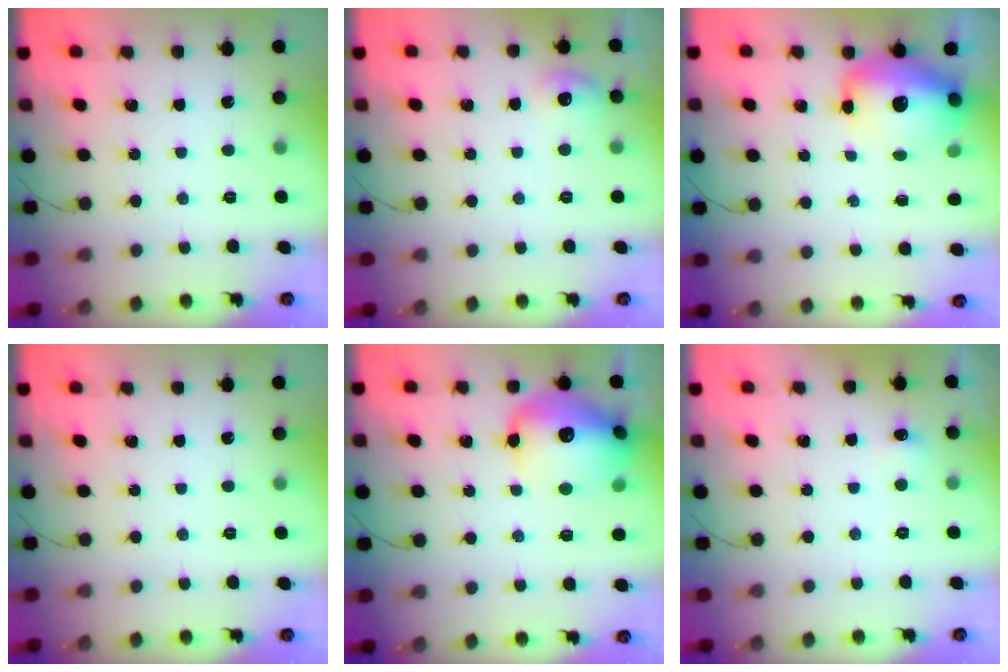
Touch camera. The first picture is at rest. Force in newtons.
{"total": 5.9, "press": 5.7, "slide": 1.5}
{"total": 14.7, "press": 14.3, "slide": 3.6}
{"total": 0.0}
{"total": 18.7, "press": 18.5, "slide": 2.3}
{"total": 3.5, "press": 3.2, "slide": 1.4}